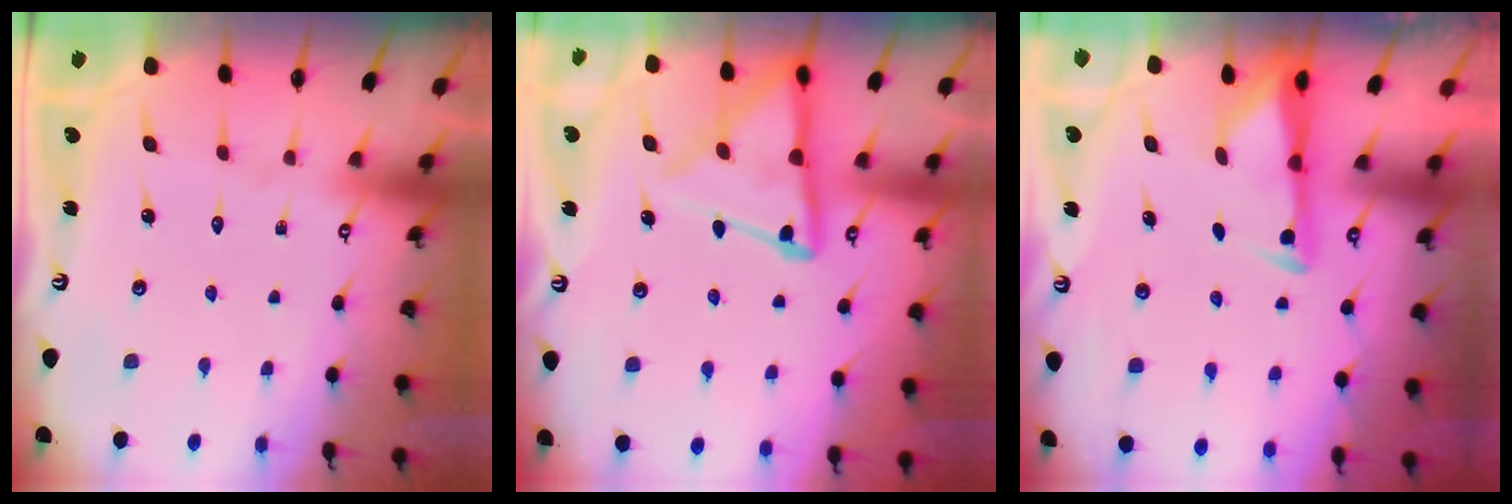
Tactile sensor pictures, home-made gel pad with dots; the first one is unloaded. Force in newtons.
{"total": 13.1, "press": 13.1, "slide": 1.3}
{"total": 3.1, "press": 3.0, "slide": 0.4}